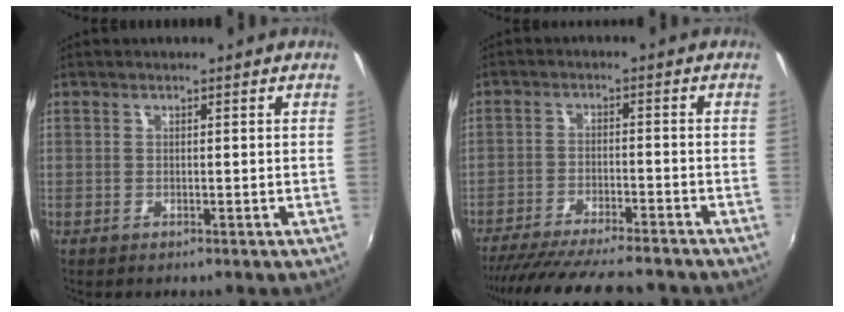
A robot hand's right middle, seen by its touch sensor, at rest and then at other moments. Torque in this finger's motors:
{"motor_torque": [1.11, -1.03, 0.35, 0.12]}